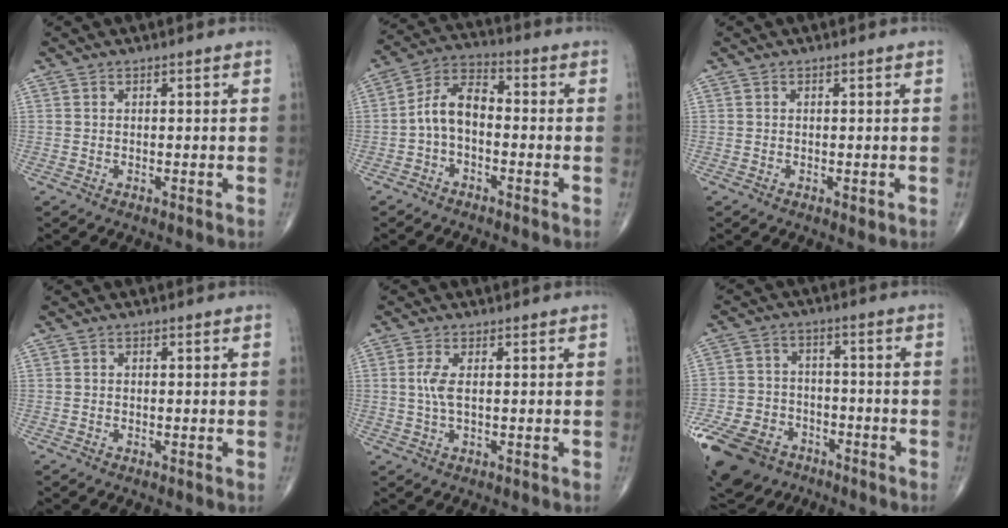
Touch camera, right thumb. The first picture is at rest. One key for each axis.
{"total": 7.6, "fx": -1.4, "fy": 4.4, "fz": 6.0, "tx": -0.109, "ty": 0.034, "tz": -0.039}
{"total": 0.8, "fx": -0.3, "fy": 0.5, "fz": 0.6, "tx": -0.005, "ty": -0.001, "tz": -0.004}
{"total": 0.0}
{"total": 3.2, "fx": 0.3, "fy": 1.0, "fz": 3.0, "tx": -0.077, "ty": 0.001, "tz": 0.007}
{"total": 18.9, "fx": -11.1, "fy": 12.8, "fz": 8.3, "tx": -0.195, "ty": 0.037, "tz": -0.183}